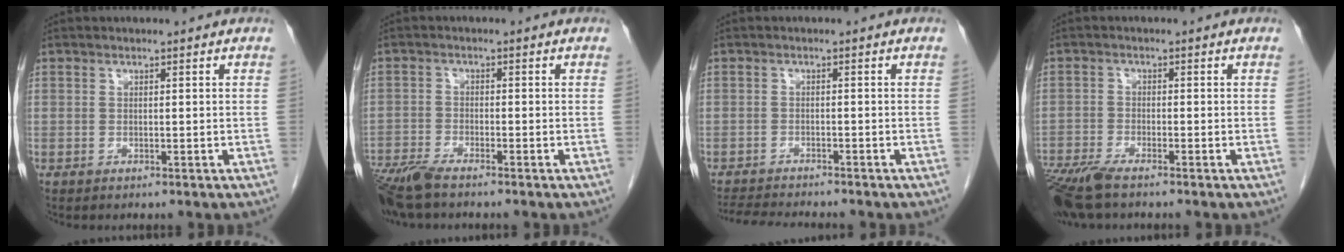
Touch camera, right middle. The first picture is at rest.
{"total": 6.4, "force": [-5.4, 0.8, 3.3], "torque": [-0.064, -0.018, -0.102]}
{"total": 7.2, "force": [-6.8, 0.3, 2.5], "torque": [-0.038, -0.013, -0.108]}
{"total": 7.1, "force": [-5.7, 1.0, 4.1], "torque": [-0.080, -0.018, -0.106]}